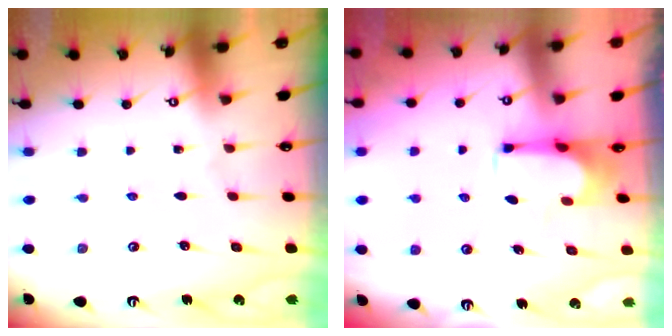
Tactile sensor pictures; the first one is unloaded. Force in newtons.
{"total": 0.0}